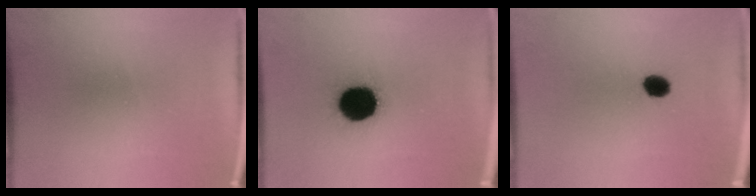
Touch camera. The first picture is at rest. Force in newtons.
{"total": 14.5}
{"total": 3.7}